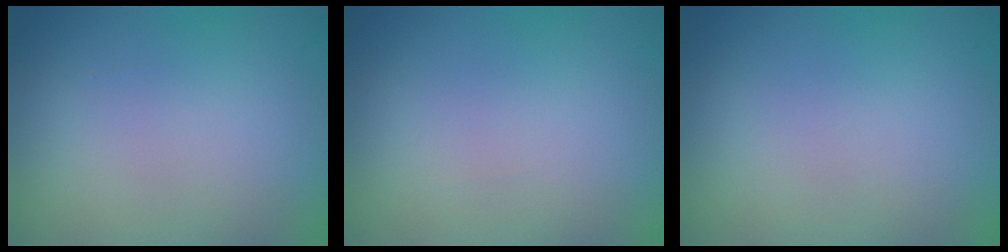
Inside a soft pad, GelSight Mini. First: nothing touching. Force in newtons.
{"total": 0.0}
{"total": 0.0}